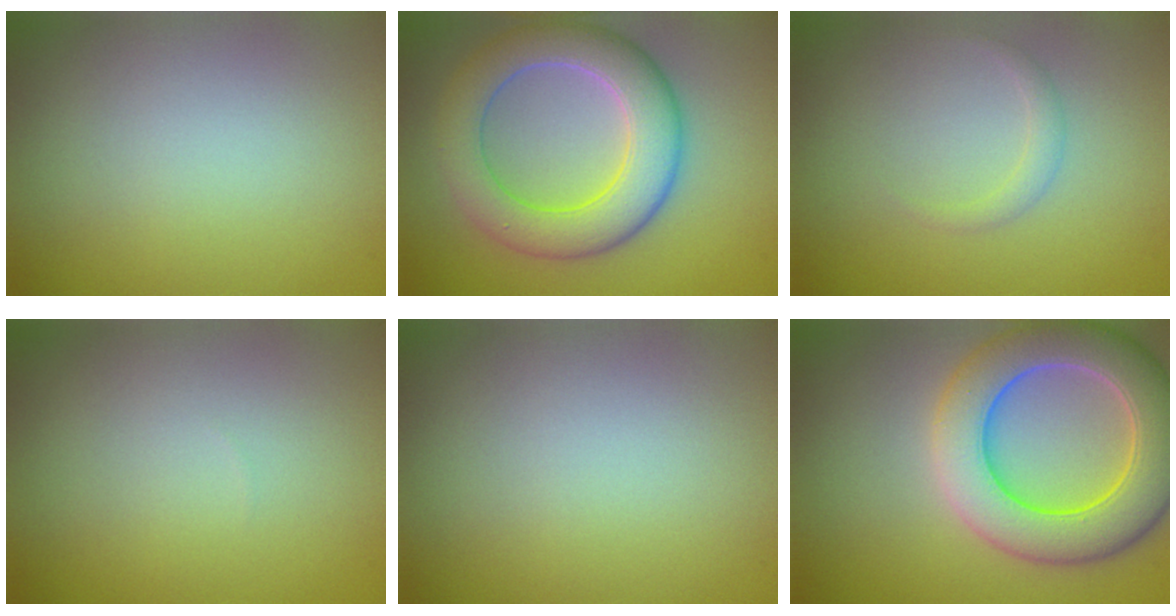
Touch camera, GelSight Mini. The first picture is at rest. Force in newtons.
{"total": 7.2, "press": 7.2, "slide": 0.5}
{"total": 1.1, "press": 1.1, "slide": 0.0}
{"total": 0.0}
{"total": 0.0}
{"total": 8.9, "press": 8.9, "slide": 0.3}